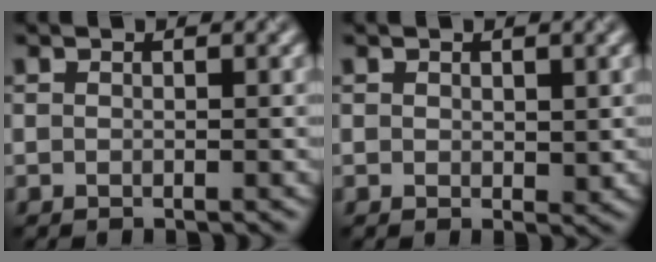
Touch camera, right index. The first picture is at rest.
{"total": 1.0, "force": [0.6, 0.6, 0.6], "torque": [-0.014, -0.001, 0.014]}